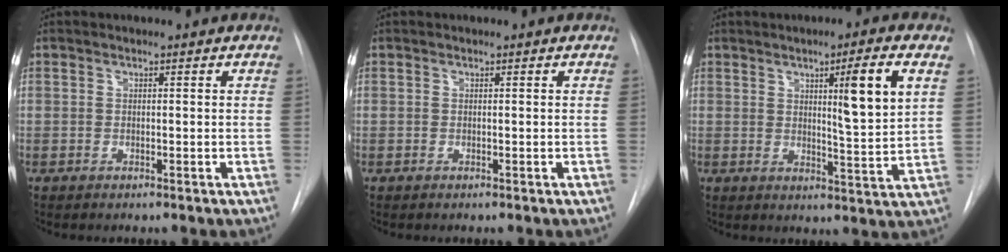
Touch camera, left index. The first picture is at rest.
{"total": 0.0}
{"total": 8.9, "force": [3.2, -0.4, 8.3], "torque": [-0.125, -0.010, 0.048]}